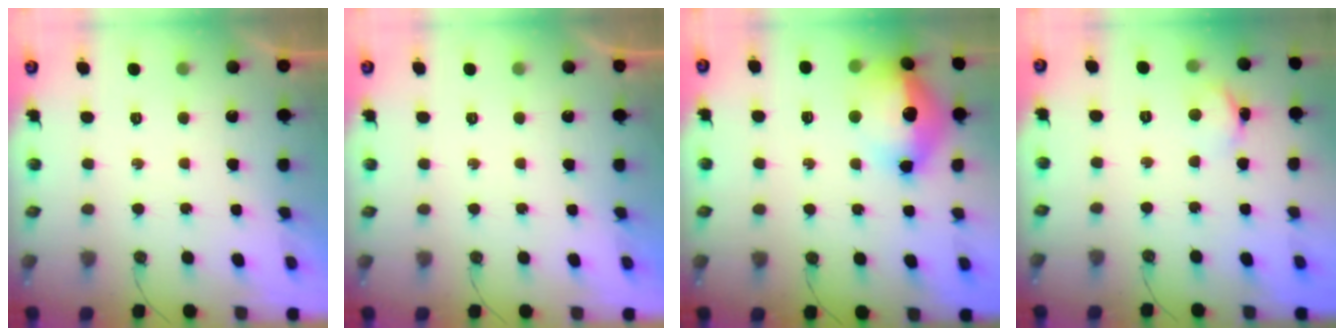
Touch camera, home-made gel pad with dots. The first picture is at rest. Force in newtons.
{"total": 0.0}
{"total": 20.5, "press": 18.0, "slide": 9.9}
{"total": 3.6, "press": 3.6, "slide": 0.2}